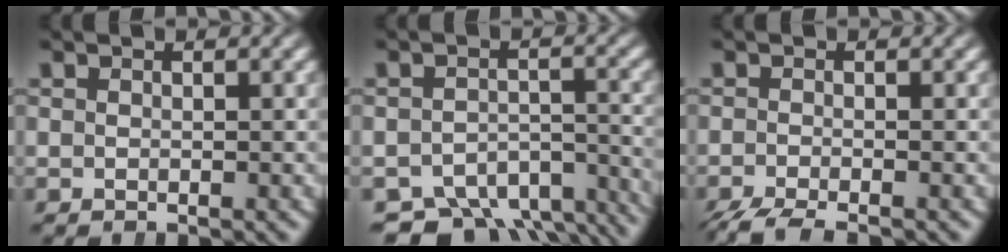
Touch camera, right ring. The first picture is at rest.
{"total": 8.4, "force": [-6.7, 3.9, 3.3], "torque": [-0.032, -0.022, -0.107]}
{"total": 3.6, "force": [-3.1, 1.1, 1.4], "torque": [-0.029, -0.018, -0.046]}